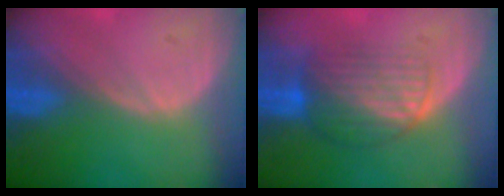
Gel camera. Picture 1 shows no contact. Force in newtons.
{"total": 6.9, "press": 6.5, "slide": 2.3}